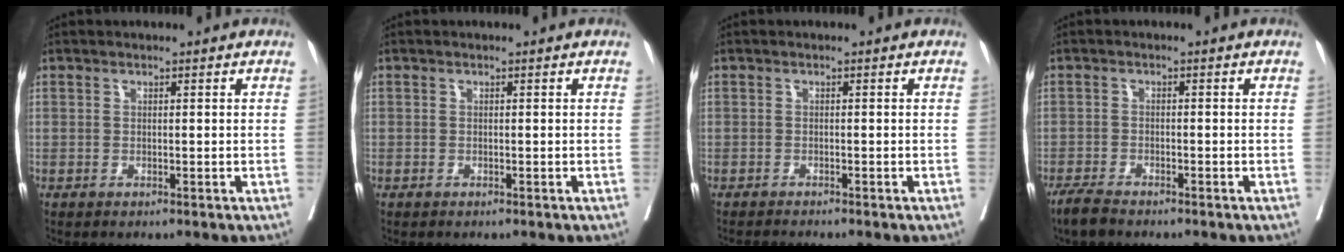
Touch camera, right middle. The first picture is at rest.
{"total": 0.0}
{"total": 1.9, "force": [-1.7, -0.7, 0.2], "torque": [-0.005, -0.007, -0.031]}
{"total": 2.8, "force": [-2.5, 0.4, 1.2], "torque": [-0.029, -0.006, -0.046]}